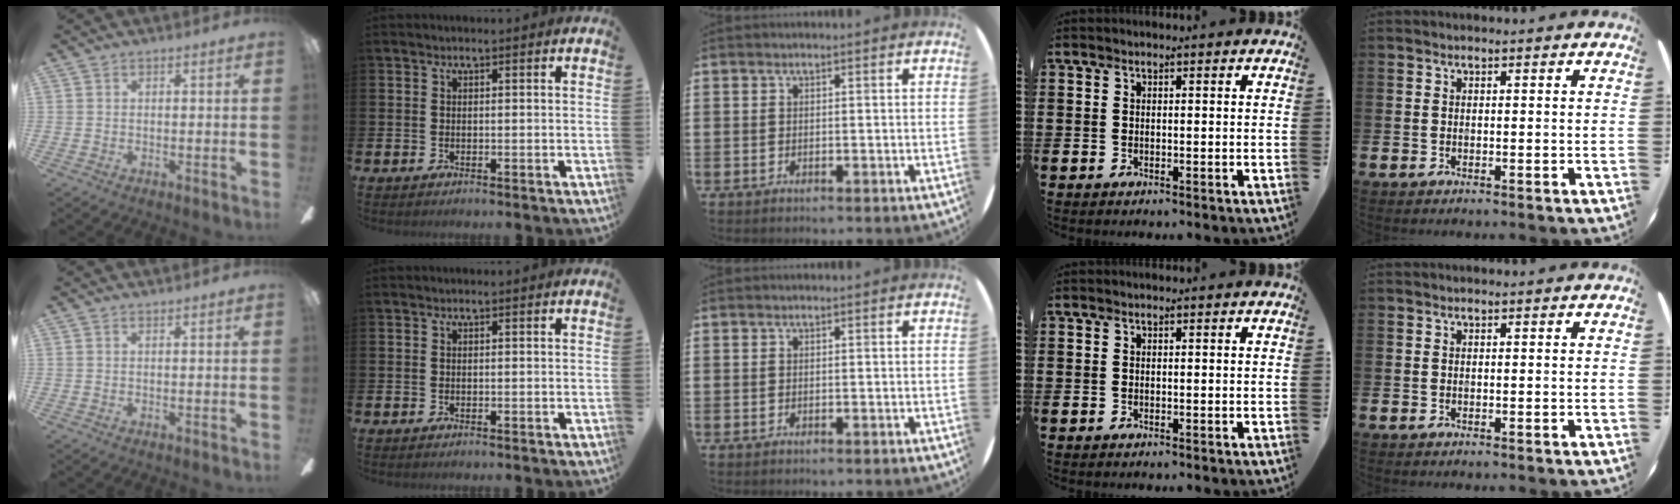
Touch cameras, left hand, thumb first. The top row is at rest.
{}